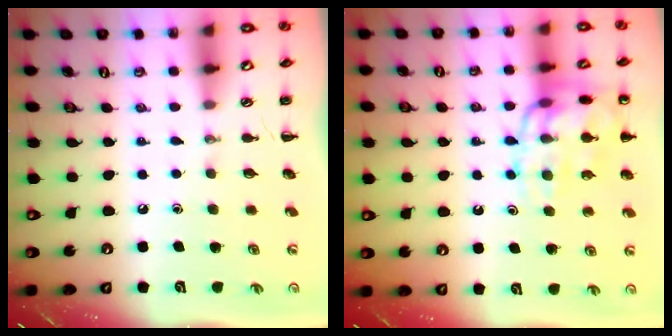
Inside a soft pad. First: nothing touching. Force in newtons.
{"total": 15.2, "press": 15.1, "slide": 0.5}